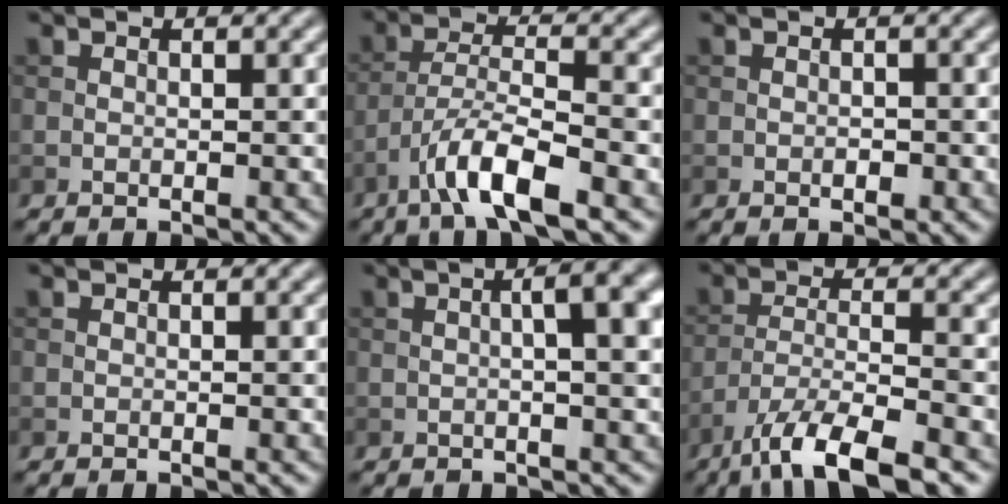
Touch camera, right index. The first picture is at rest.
{"total": 6.3, "force": [-3.9, 1.4, 4.7], "torque": [-0.085, 0.004, -0.077]}
{"total": 0.9, "force": [-0.4, 0.5, 0.7], "torque": [-0.008, 0.001, -0.006]}
{"total": 0.0}
{"total": 5.8, "force": [0.7, 1.6, 5.5], "torque": [-0.068, 0.016, 0.005]}
{"total": 7.9, "force": [-5.7, 1.8, 5.2], "torque": [-0.090, -0.004, -0.106]}